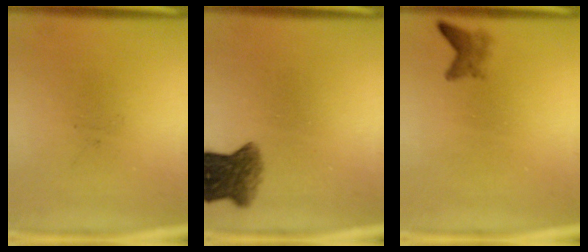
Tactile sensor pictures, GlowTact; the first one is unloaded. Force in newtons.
{"total": 5.8}
{"total": 1.7}